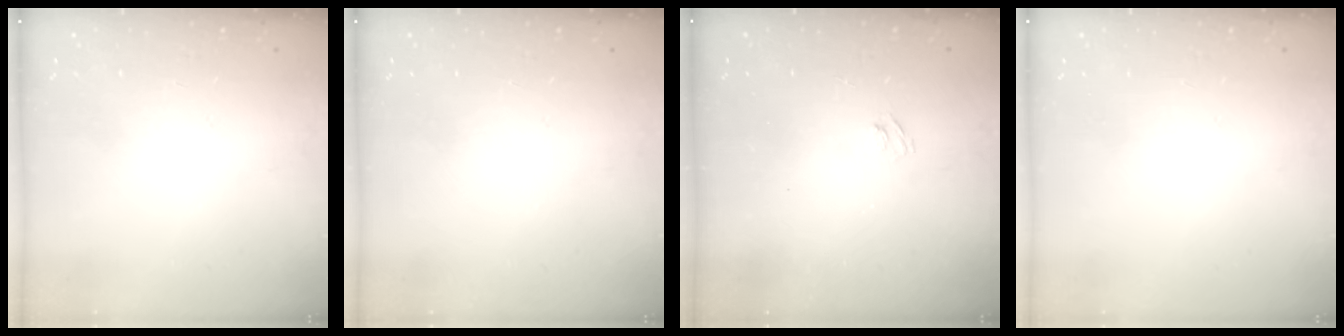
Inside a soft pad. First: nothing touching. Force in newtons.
{"total": 0.0}
{"total": 2.7, "press": 2.5, "slide": 0.9}
{"total": 0.0}